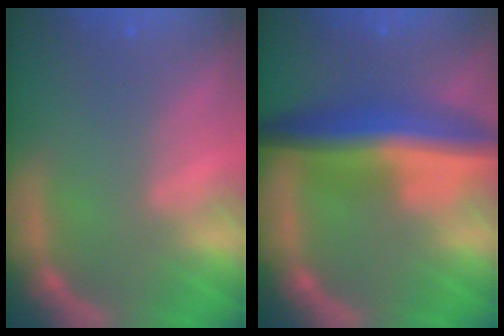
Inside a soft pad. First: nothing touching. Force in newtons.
{"total": 8.5}